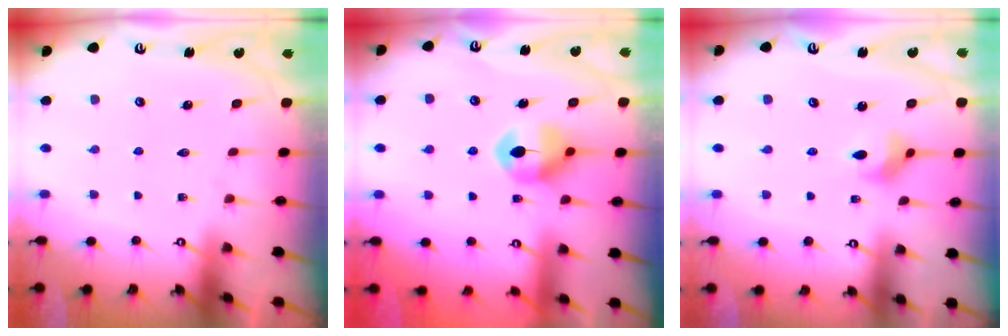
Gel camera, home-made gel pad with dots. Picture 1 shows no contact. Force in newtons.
{"total": 7.4, "press": 7.4, "slide": 0.5}
{"total": 3.5, "press": 3.5, "slide": 0.5}